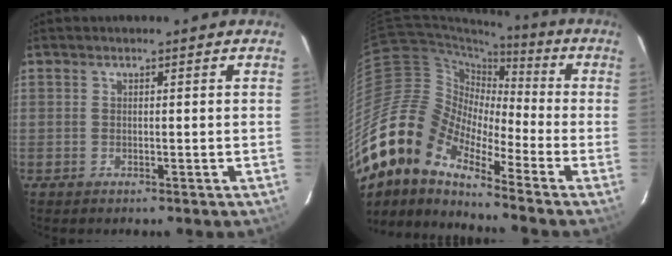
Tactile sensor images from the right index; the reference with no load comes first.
{"total": 19.6, "force": [-13.6, 7.7, 11.8], "torque": [-0.201, -0.031, -0.271]}